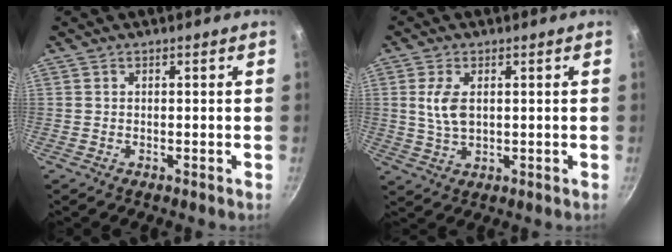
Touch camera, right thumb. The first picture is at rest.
{"total": 5.8, "force": [1.1, 3.2, 4.7], "torque": [-0.092, -0.004, 0.023]}